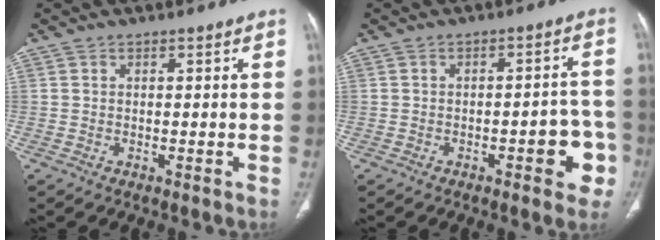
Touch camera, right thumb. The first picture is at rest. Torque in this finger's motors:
{"motor_torque": [2.11, 1.90, 1.09, -0.47, 0.16]}